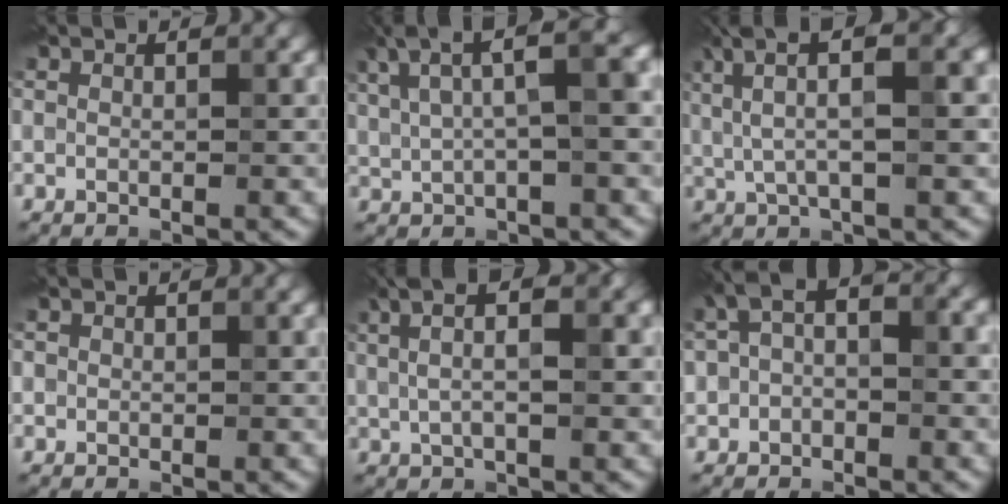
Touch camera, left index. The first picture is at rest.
{"total": 7.7, "force": [3.7, 2.2, 6.5], "torque": [-0.128, 0.029, 0.069]}
{"total": 6.5, "force": [2.3, 1.6, 5.9], "torque": [-0.107, 0.011, 0.041]}
{"total": 0.5, "force": [-0.1, 0.5, 0.0], "torque": [0.002, -0.005, -0.003]}
{"total": 6.6, "force": [2.4, 2.6, 5.6], "torque": [-0.078, 0.012, 0.021]}
{"total": 5.6, "force": [0.2, 3.7, 4.2], "torque": [-0.067, 0.016, -0.008]}